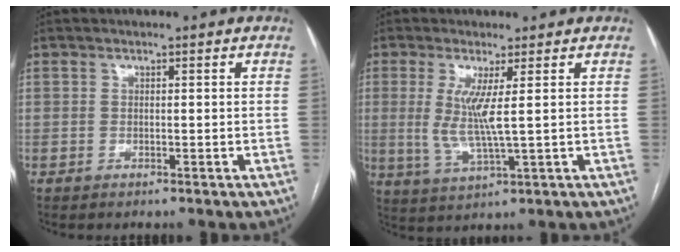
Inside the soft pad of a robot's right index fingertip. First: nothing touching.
{"total": 6.3, "force": [1.1, -0.2, 6.2], "torque": [-0.137, -0.012, 0.025]}